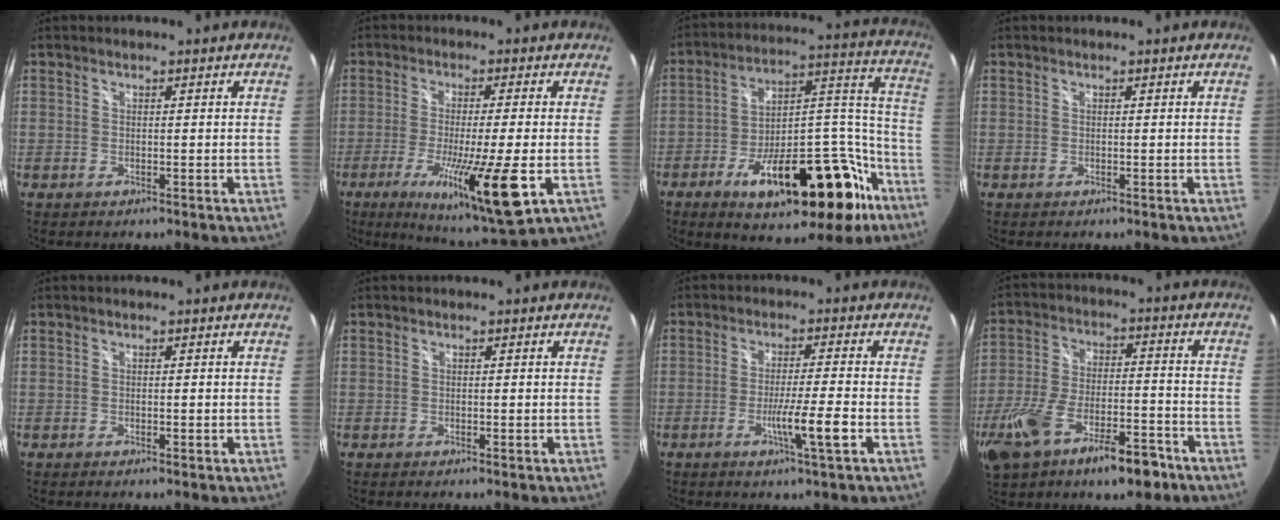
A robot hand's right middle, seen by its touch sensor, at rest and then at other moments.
{"total": 16.0, "force": [-5.8, 1.3, 14.9], "torque": [-0.274, -0.047, -0.094]}
{"total": 26.5, "force": [-15.6, 10.6, 18.6], "torque": [-0.260, 0.034, -0.227]}
{"total": 0.0}
{"total": 0.6, "force": [-0.2, 0.3, 0.4], "torque": [-0.006, 0.000, -0.003]}
{"total": 0.0}
{"total": 6.2, "force": [-2.5, -0.8, 5.7], "torque": [-0.098, -0.014, -0.045]}
{"total": 16.5, "force": [-9.8, 6.3, 11.6], "torque": [-0.244, -0.026, -0.165]}